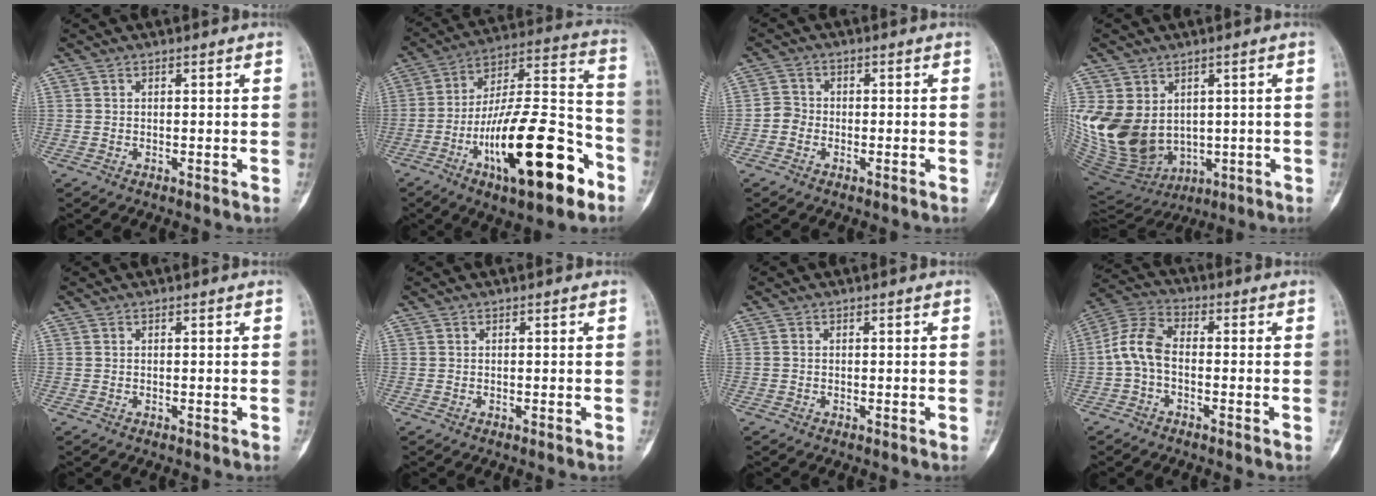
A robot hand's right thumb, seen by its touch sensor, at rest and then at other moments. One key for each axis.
{"total": 25.7, "fx": -11.6, "fy": 8.3, "fz": 21.4, "tx": -0.346, "ty": 0.066, "tz": -0.186}
{"total": 2.6, "fx": -1.1, "fy": 2.2, "fz": 0.9, "tx": -0.002, "ty": 0.012, "tz": -0.032}
{"total": 17.3, "fx": 0.7, "fy": 13.6, "fz": 10.6, "tx": -0.209, "ty": -0.006, "tz": 0.055}
{"total": 0.0}
{"total": 0.0}
{"total": 0.0}
{"total": 7.6, "fx": -1.4, "fy": 4.5, "fz": 6.0, "tx": -0.121, "ty": 0.029, "tz": -0.039}